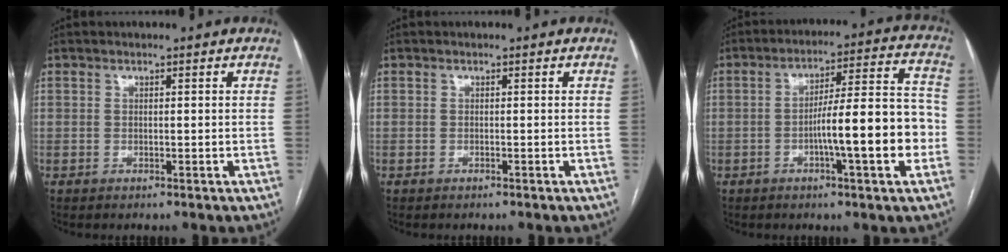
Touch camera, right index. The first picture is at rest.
{"total": 0.0}
{"total": 13.4, "force": [-3.2, 1.3, 12.9], "torque": [-0.193, 0.020, -0.049]}